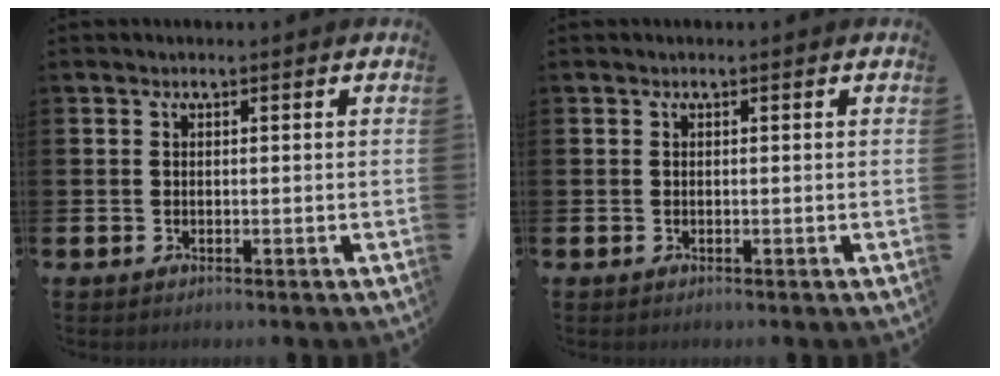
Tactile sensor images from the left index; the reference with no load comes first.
{"total": 0.0}